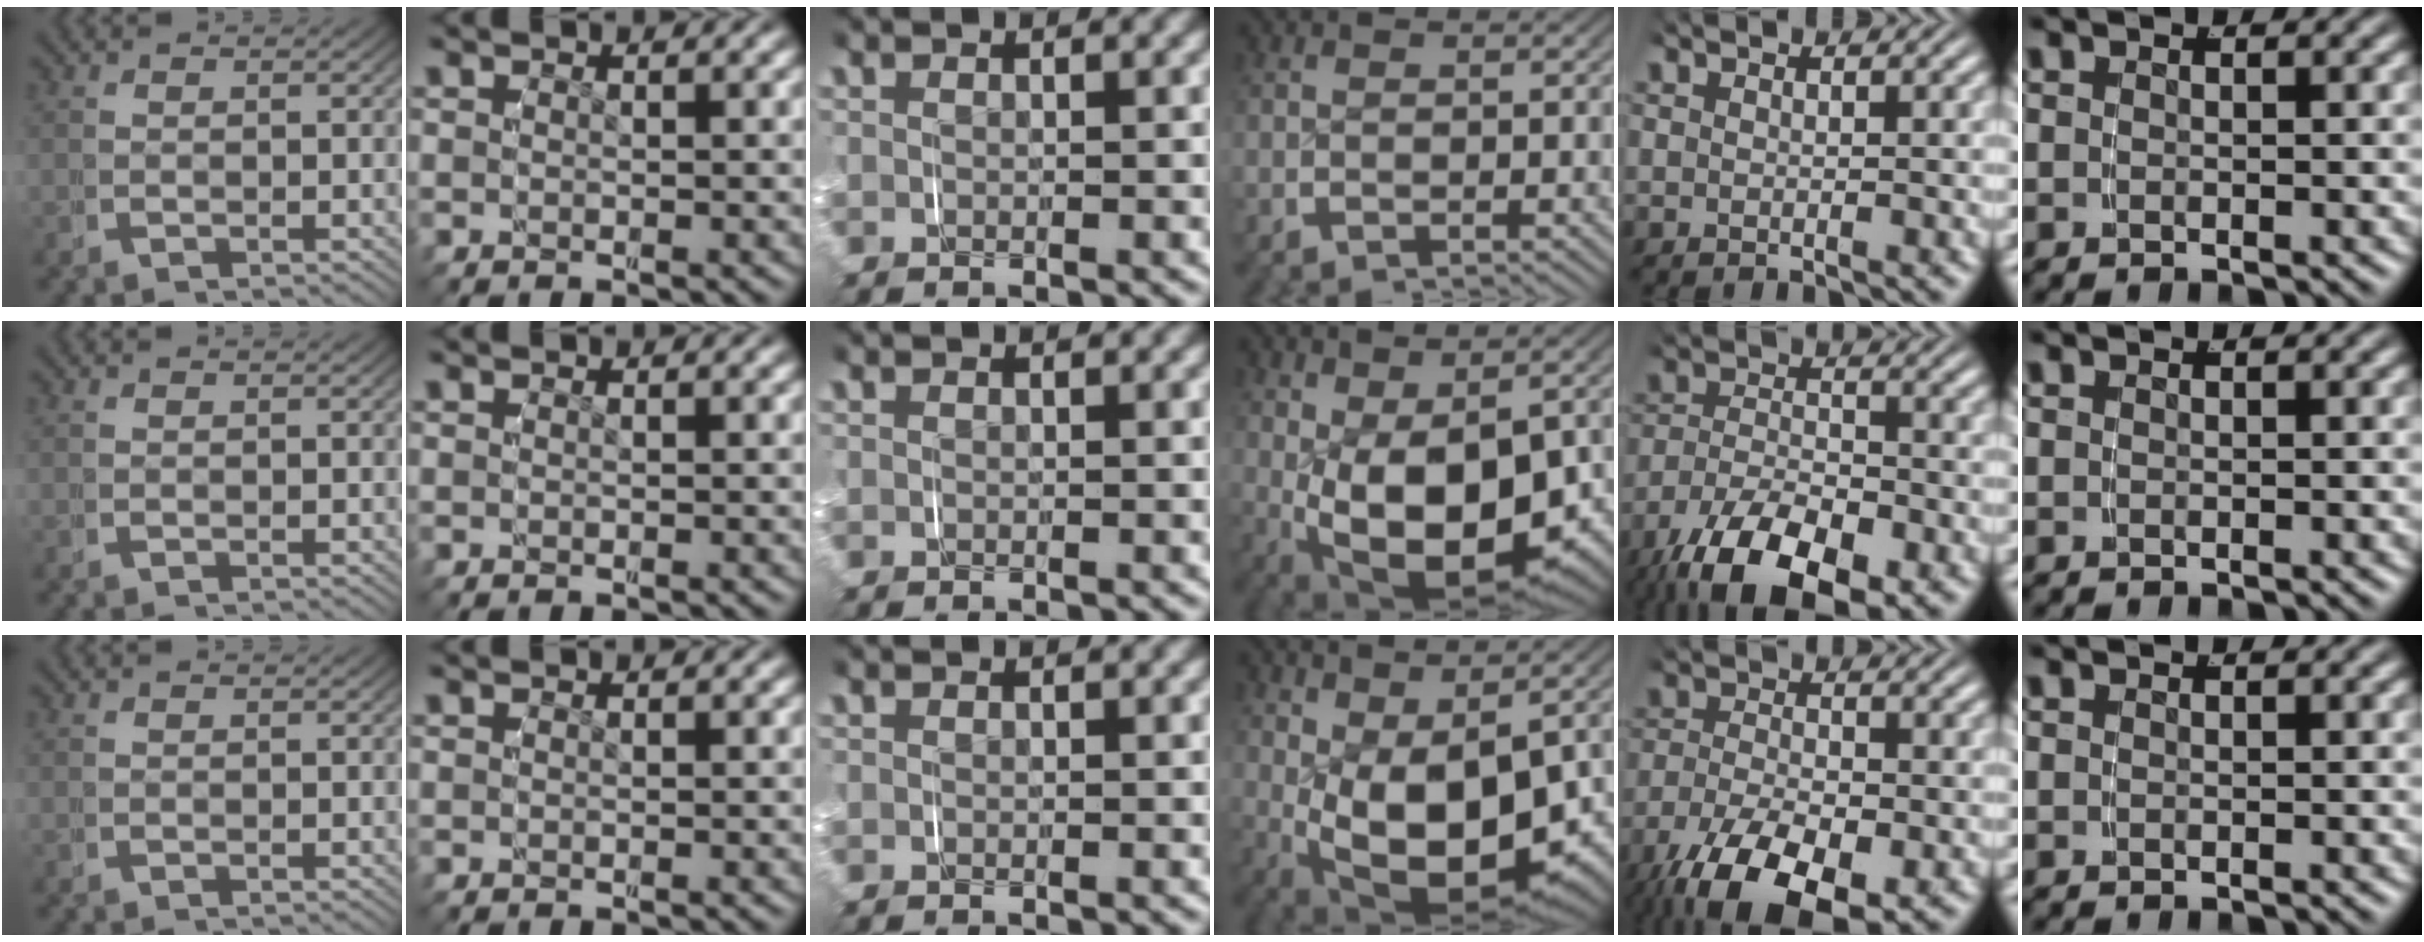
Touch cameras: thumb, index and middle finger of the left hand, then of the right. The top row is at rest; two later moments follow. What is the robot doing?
{"motion": "grasp_and_lifting", "object": "paper plate"}